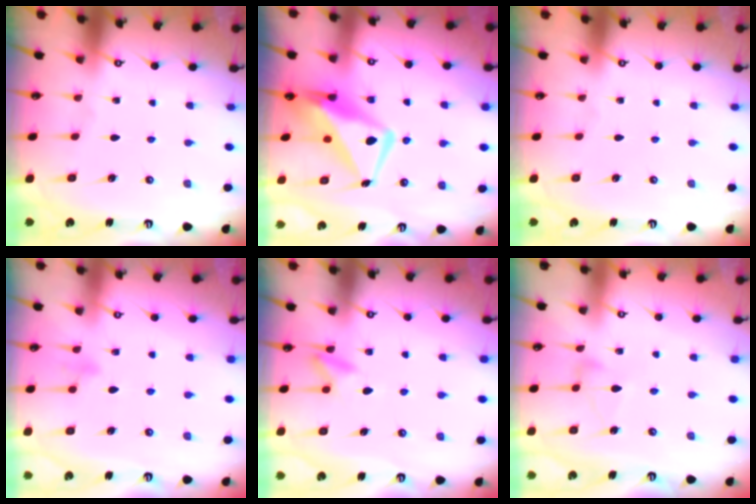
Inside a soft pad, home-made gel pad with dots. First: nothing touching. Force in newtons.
{"total": 11.9, "press": 11.8, "slide": 1.4}
{"total": 0.0}
{"total": 8.2, "press": 8.1, "slide": 0.6}
{"total": 9.3, "press": 9.2, "slide": 1.3}
{"total": 3.9, "press": 3.9, "slide": 0.2}